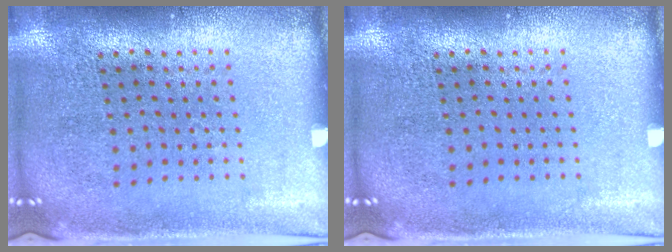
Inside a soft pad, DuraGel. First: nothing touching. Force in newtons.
{"total": 0.0}